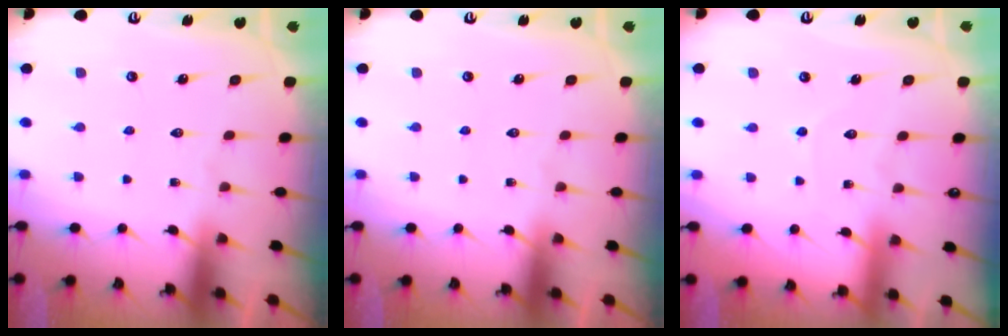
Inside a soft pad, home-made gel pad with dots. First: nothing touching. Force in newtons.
{"total": 0.0}
{"total": 2.5, "press": 2.5, "slide": 0.2}